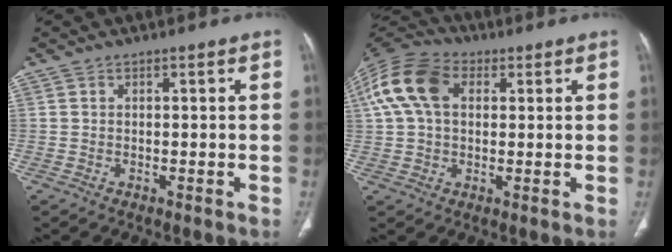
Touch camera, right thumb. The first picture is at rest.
{"total": 13.6, "force": [3.5, 9.1, 9.6], "torque": [-0.192, 0.029, 0.058]}